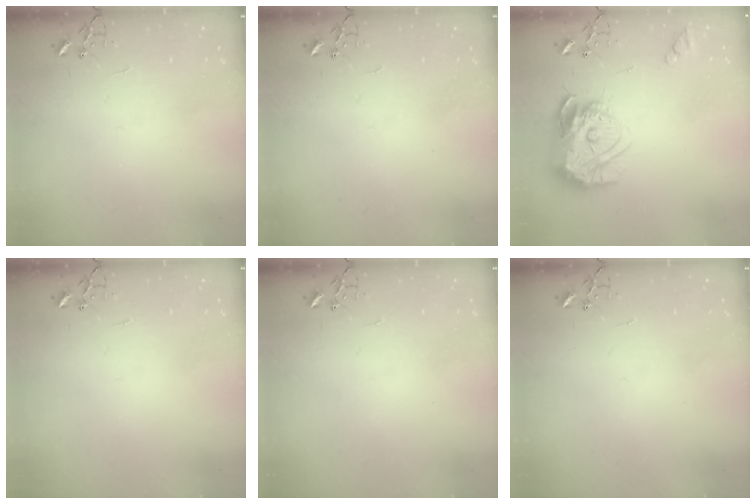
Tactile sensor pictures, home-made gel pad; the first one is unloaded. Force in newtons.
{"total": 0.0}
{"total": 16.7, "press": 16.7, "slide": 1.6}
{"total": 0.0}
{"total": 0.0}
{"total": 0.0}